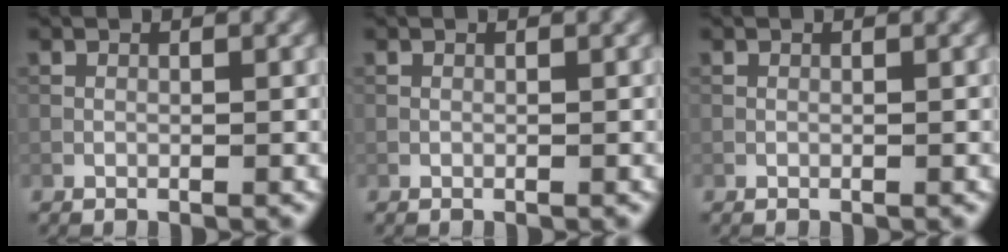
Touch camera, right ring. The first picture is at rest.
{"total": 0.0}
{"total": 0.0}